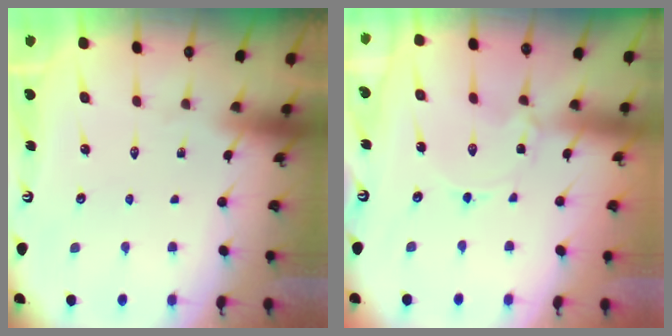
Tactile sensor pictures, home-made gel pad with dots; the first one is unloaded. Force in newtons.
{"total": 0.9, "press": 0.9, "slide": 0.1}